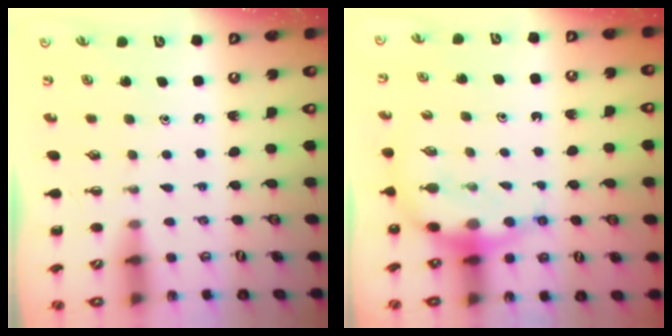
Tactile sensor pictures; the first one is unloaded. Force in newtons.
{"total": 6.7, "press": 6.6, "slide": 1.2}